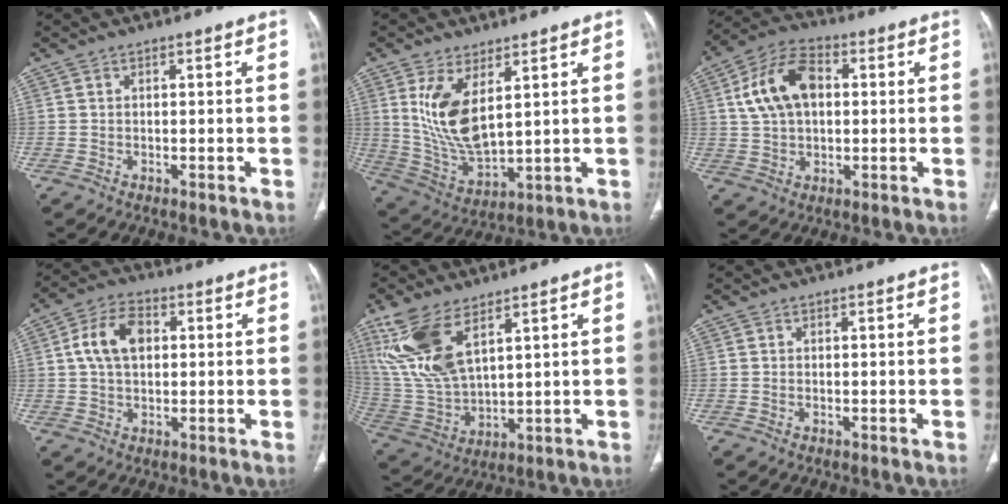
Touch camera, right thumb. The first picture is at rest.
{"total": 12.1, "force": [4.2, 5.4, 10.0], "torque": [-0.193, -0.030, 0.102]}
{"total": 12.3, "force": [2.3, 7.8, 9.2], "torque": [-0.165, 0.020, 0.037]}
{"total": 8.7, "force": [1.6, 5.6, 6.5], "torque": [-0.116, 0.016, 0.026]}
{"total": 14.7, "force": [7.6, 6.5, 10.8], "torque": [-0.233, -0.024, 0.170]}
{"total": 0.0}